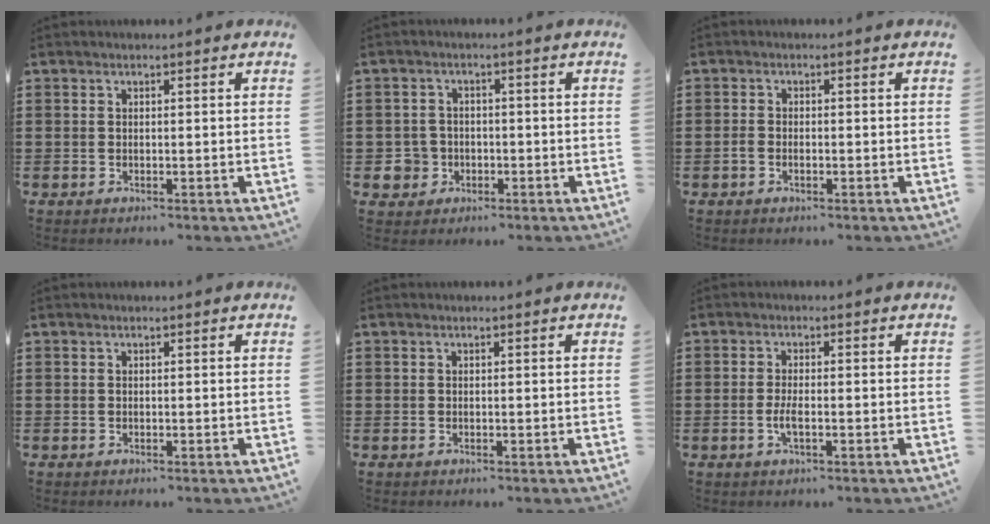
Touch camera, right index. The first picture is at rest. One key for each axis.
{"total": 3.6, "fx": -1.2, "fy": 3.3, "fz": 0.8, "tx": -0.032, "ty": 0.002, "tz": -0.028}
{"total": 1.3, "fx": -0.5, "fy": 0.6, "fz": 1.0, "tx": -0.027, "ty": -0.003, "tz": -0.013}
{"total": 0.0}
{"total": 0.0}
{"total": 2.6, "fx": -0.7, "fy": 0.6, "fz": 2.4, "tx": -0.050, "ty": -0.003, "tz": -0.015}